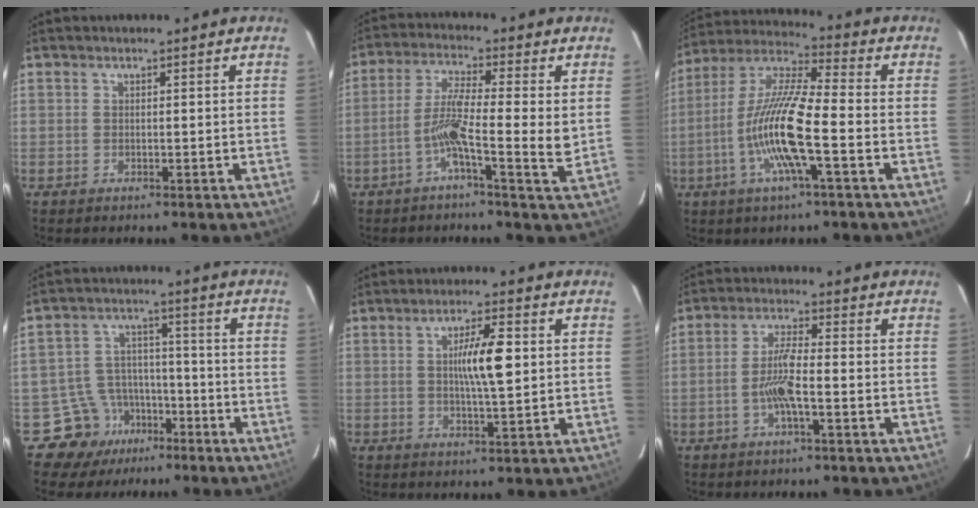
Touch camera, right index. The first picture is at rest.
{"total": 8.5, "force": [-1.2, 0.1, 8.4], "torque": [-0.156, 0.004, -0.033]}
{"total": 14.2, "force": [-3.7, 1.2, 13.7], "torque": [-0.278, 0.000, -0.075]}
{"total": 8.9, "force": [-5.0, 7.3, 0.4], "torque": [-0.003, 0.042, -0.067]}
{"total": 6.9, "force": [0.9, 0.7, 6.8], "torque": [-0.118, 0.004, 0.016]}
{"total": 5.9, "force": [-1.6, 0.7, 5.7], "torque": [-0.117, 0.004, -0.033]}